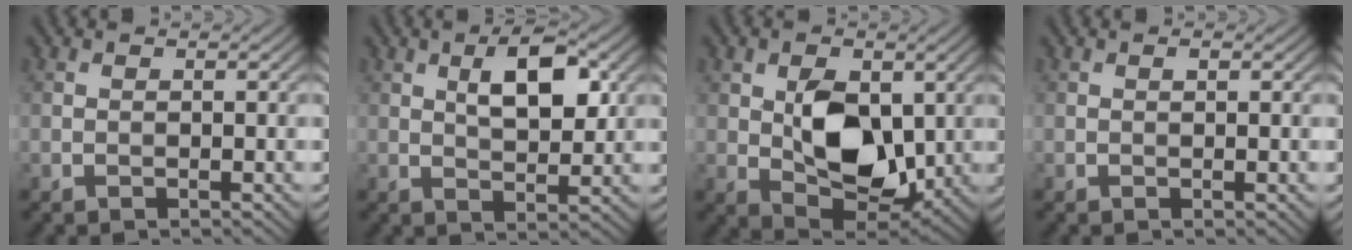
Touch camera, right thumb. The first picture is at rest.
{"total": 6.8, "force": [2.2, 3.0, 5.6], "torque": [-0.093, 0.002, 0.036]}
{"total": 9.6, "force": [0.9, 6.1, 7.4], "torque": [-0.130, -0.010, 0.019]}
{"total": 0.6, "force": [0.2, 0.1, 0.5], "torque": [-0.008, 0.000, 0.003]}